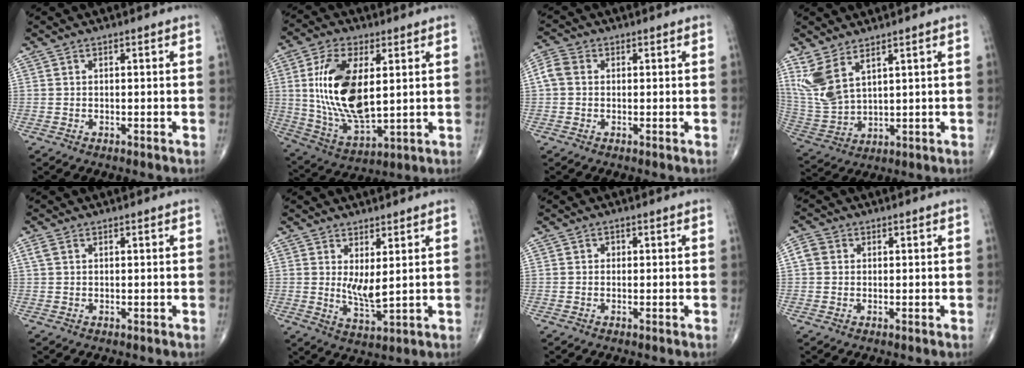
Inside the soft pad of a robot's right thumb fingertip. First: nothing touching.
{"total": 17.8, "force": [3.0, 8.5, 15.3], "torque": [-0.292, -0.020, 0.066]}
{"total": 3.7, "force": [0.3, 3.0, 2.2], "torque": [-0.049, 0.013, -0.001]}
{"total": 9.1, "force": [5.3, 3.9, 6.2], "torque": [-0.139, -0.022, 0.126]}
{"total": 1.4, "force": [0.6, 0.9, 0.9], "torque": [-0.026, 0.011, 0.017]}
{"total": 4.9, "force": [1.4, 1.4, 4.5], "torque": [-0.081, -0.025, 0.034]}
{"total": 0.6, "force": [0.0, 0.6, 0.2], "torque": [0.006, 0.002, -0.002]}
{"total": 2.7, "force": [0.4, 2.4, 1.1], "torque": [-0.018, 0.008, 0.005]}